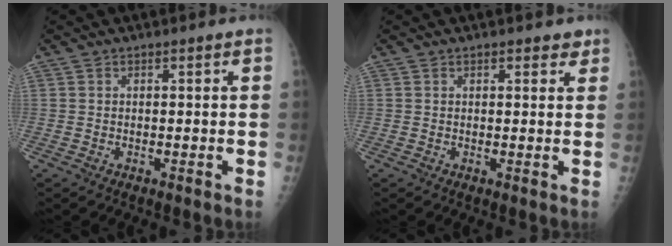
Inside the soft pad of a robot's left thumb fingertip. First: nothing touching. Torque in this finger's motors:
{"motor_torque": [-0.20, -0.05, -0.40, -0.17, -0.03]}